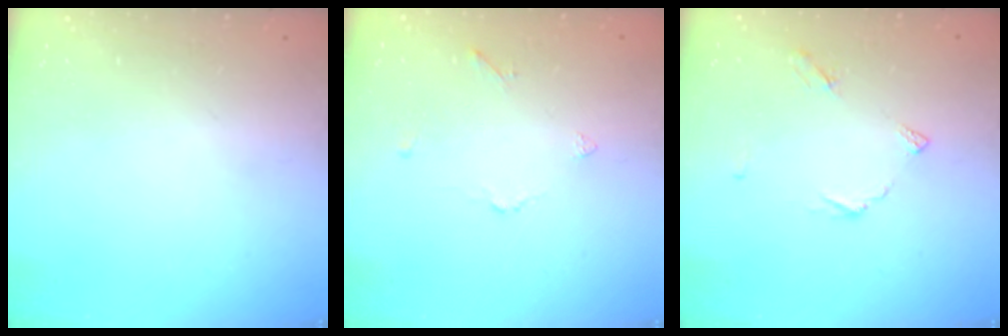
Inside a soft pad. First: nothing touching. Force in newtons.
{"total": 2.2, "press": 2.2, "slide": 0.5}
{"total": 6.5, "press": 6.5, "slide": 0.6}